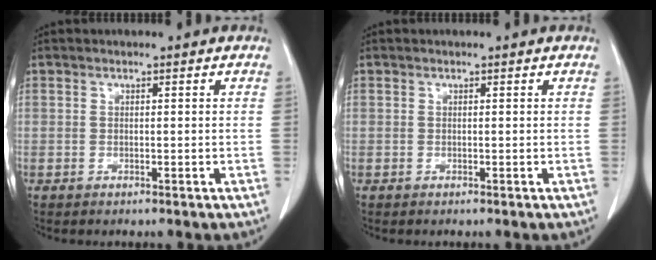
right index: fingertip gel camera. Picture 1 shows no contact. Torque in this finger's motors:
{"motor_torque": [-0.05, 0.03, 0.01, 0.01]}